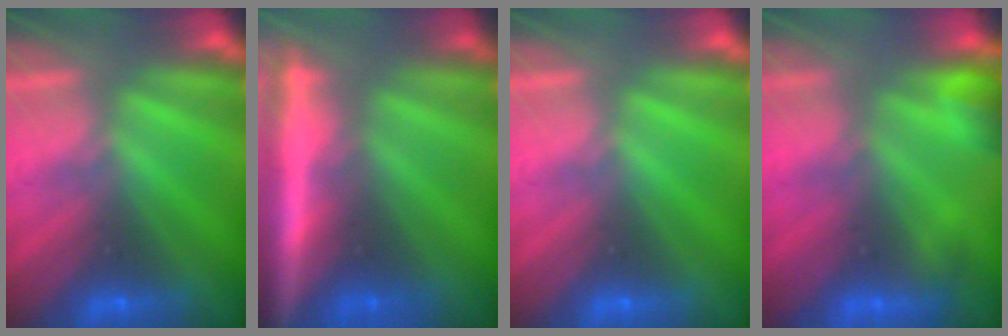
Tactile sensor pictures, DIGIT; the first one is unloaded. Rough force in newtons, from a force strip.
{"total": 5.8}
{"total": 0.0}
{"total": 5.1}